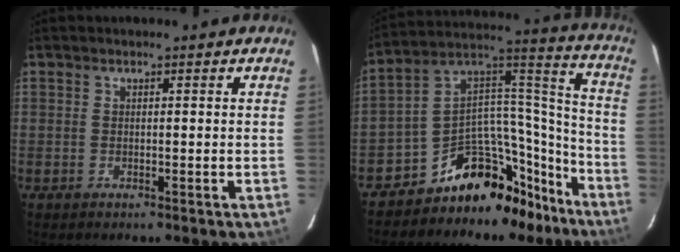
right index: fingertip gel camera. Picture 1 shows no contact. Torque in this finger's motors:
{"motor_torque": [1.27, -0.87, 0.21, -0.05]}